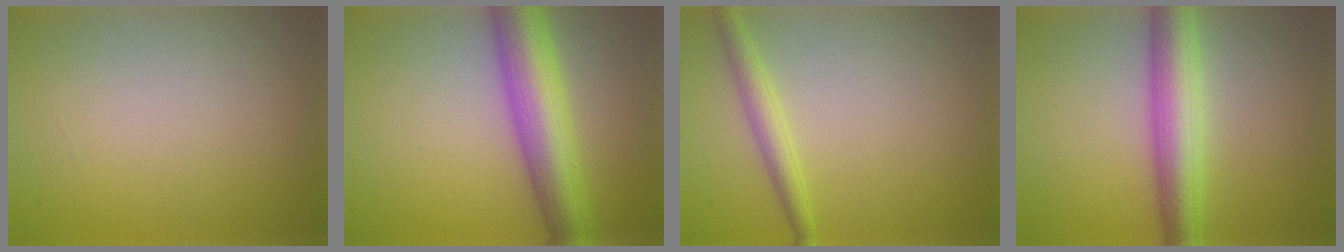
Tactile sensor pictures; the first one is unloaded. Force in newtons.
{"total": 8.5, "press": 8.5, "slide": 0.2}
{"total": 2.3, "press": 2.3, "slide": 0.1}
{"total": 6.4, "press": 6.4, "slide": 0.0}